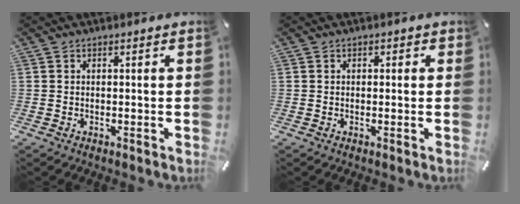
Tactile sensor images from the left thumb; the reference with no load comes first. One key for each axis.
{"total": 0.7, "fx": 0.0, "fy": 0.7, "fz": 0.2, "tx": 0.004, "ty": 0.002, "tz": -0.003}